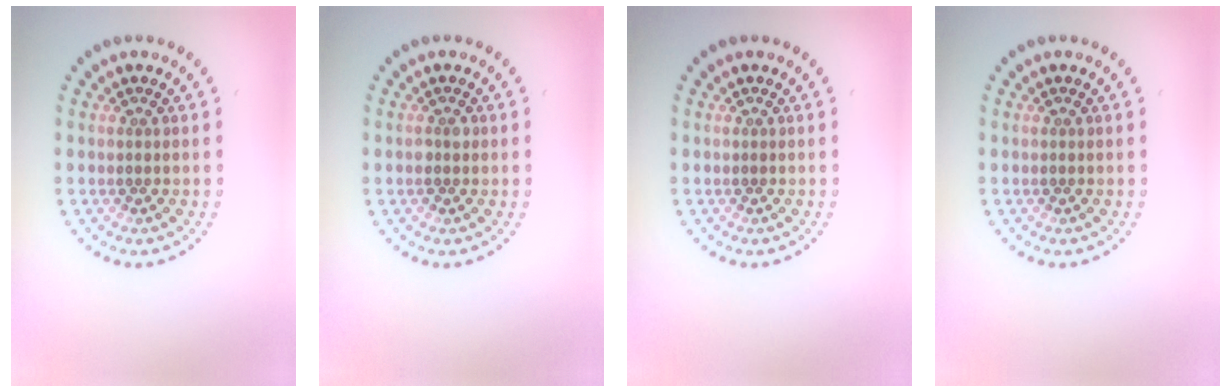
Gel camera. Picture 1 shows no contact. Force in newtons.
{"total": 1.2, "press": 1.0, "slide": 0.5}
{"total": 0.0}
{"total": 0.0}